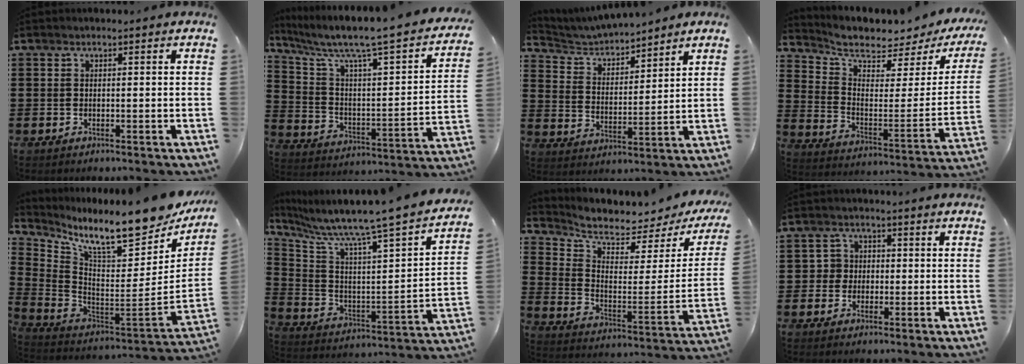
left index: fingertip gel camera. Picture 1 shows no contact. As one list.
[{"total": 5.7, "force": [4.3, 0.7, 3.6], "torque": [-0.096, -0.046, 0.062]}, {"total": 4.9, "force": [4.8, 0.6, 0.7], "torque": [-0.039, -0.030, 0.081]}, {"total": 4.9, "force": [4.3, 1.2, 1.9], "torque": [-0.067, -0.045, 0.070]}, {"total": 11.5, "force": [8.8, 1.4, 7.2], "torque": [-0.141, -0.081, 0.143]}, {"total": 6.9, "force": [5.9, -0.8, 3.4], "torque": [-0.097, -0.069, 0.086]}, {"total": 4.3, "force": [3.8, 1.0, 1.6], "torque": [-0.059, -0.045, 0.060]}, {"total": 2.8, "force": [-0.7, 2.7, 0.7], "torque": [-0.026, 0.007, -0.018]}]